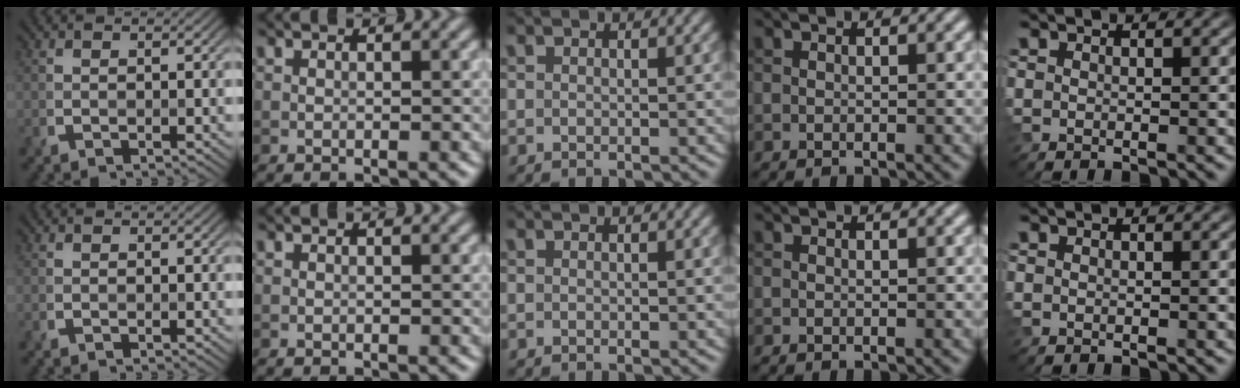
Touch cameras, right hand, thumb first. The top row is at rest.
{}